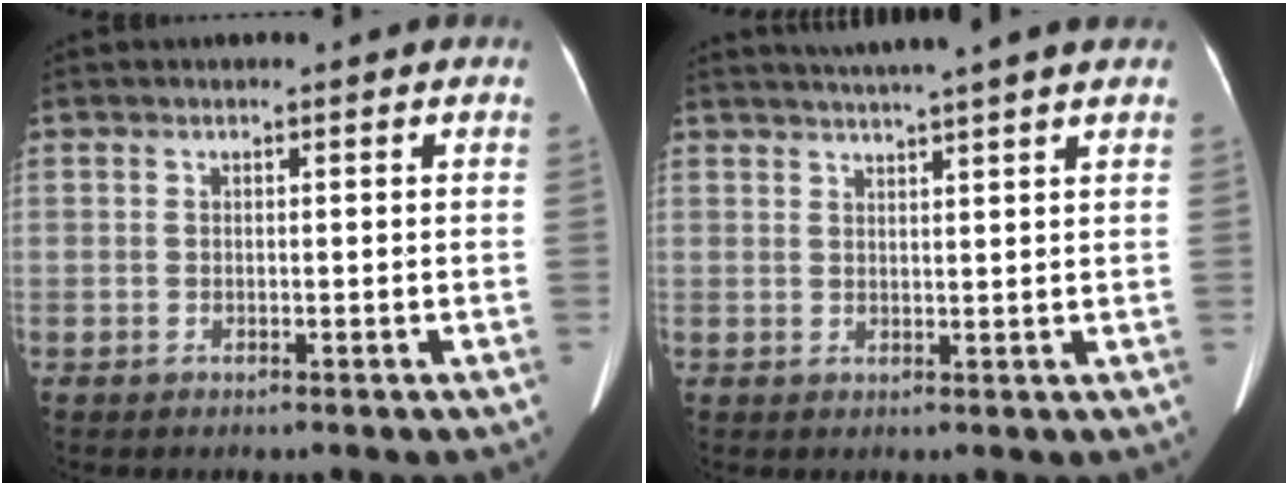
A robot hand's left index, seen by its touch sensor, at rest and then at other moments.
{"total": 9.0, "force": [7.8, -0.9, 4.4], "torque": [-0.074, 0.025, 0.095]}